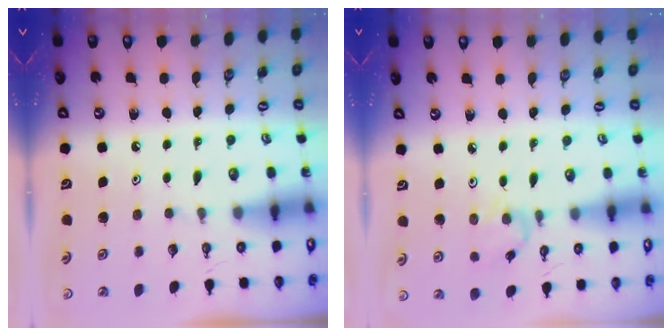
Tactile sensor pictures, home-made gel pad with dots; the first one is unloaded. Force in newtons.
{"total": 1.1, "press": 1.1, "slide": 0.3}